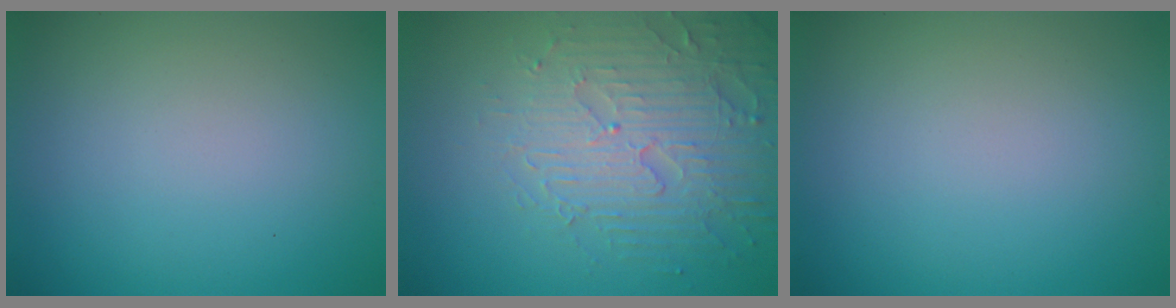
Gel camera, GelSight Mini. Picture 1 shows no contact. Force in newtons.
{"total": 5.2, "press": 4.7, "slide": 2.1}
{"total": 0.0}